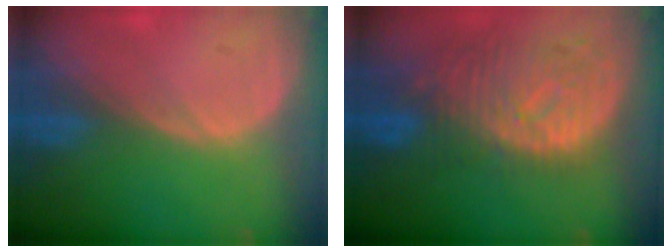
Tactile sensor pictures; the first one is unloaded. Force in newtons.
{"total": 10.8, "press": 9.6, "slide": 5.0}